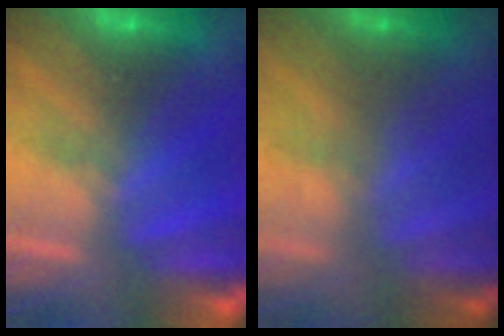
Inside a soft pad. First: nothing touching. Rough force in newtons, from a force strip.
{"total": 2.9}